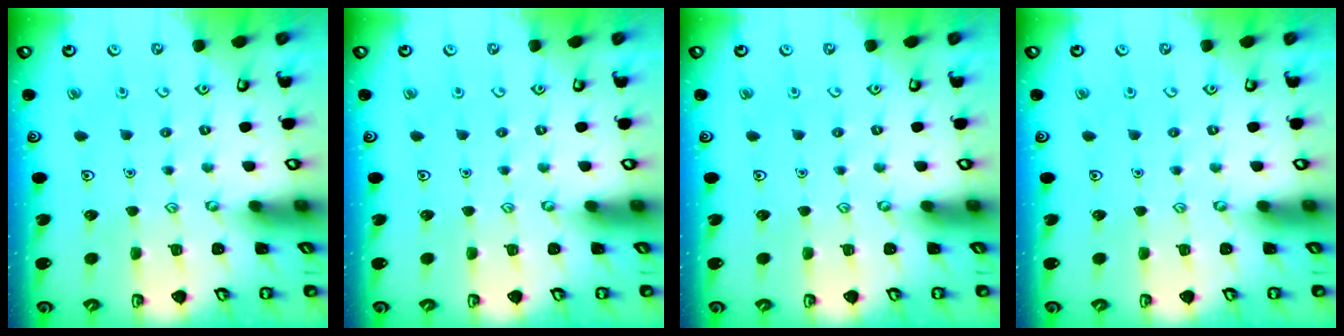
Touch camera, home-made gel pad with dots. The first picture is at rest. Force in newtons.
{"total": 0.0}
{"total": 0.0}
{"total": 0.0}